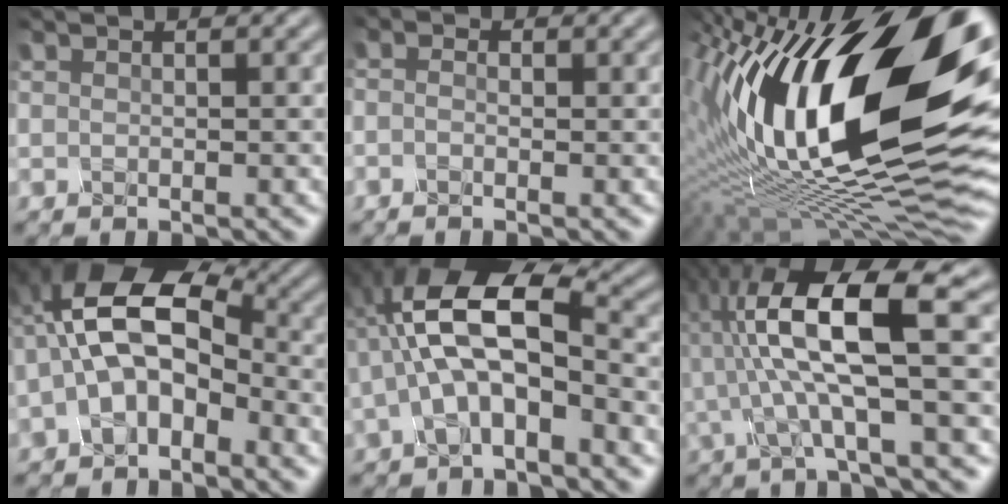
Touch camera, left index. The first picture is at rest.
{"total": 1.3, "force": [-1.3, -0.3, 0.3], "torque": [-0.006, -0.009, -0.017]}
{"total": 19.0, "force": [3.1, 8.1, 16.8], "torque": [-0.311, 0.015, 0.061]}
{"total": 7.3, "force": [-2.5, 4.1, 5.5], "torque": [-0.122, 0.019, -0.041]}
{"total": 7.0, "force": [-2.1, 2.7, 6.2], "torque": [-0.140, 0.016, -0.024]}
{"total": 9.0, "force": [-0.7, 1.5, 8.8], "torque": [-0.175, 0.010, 0.008]}